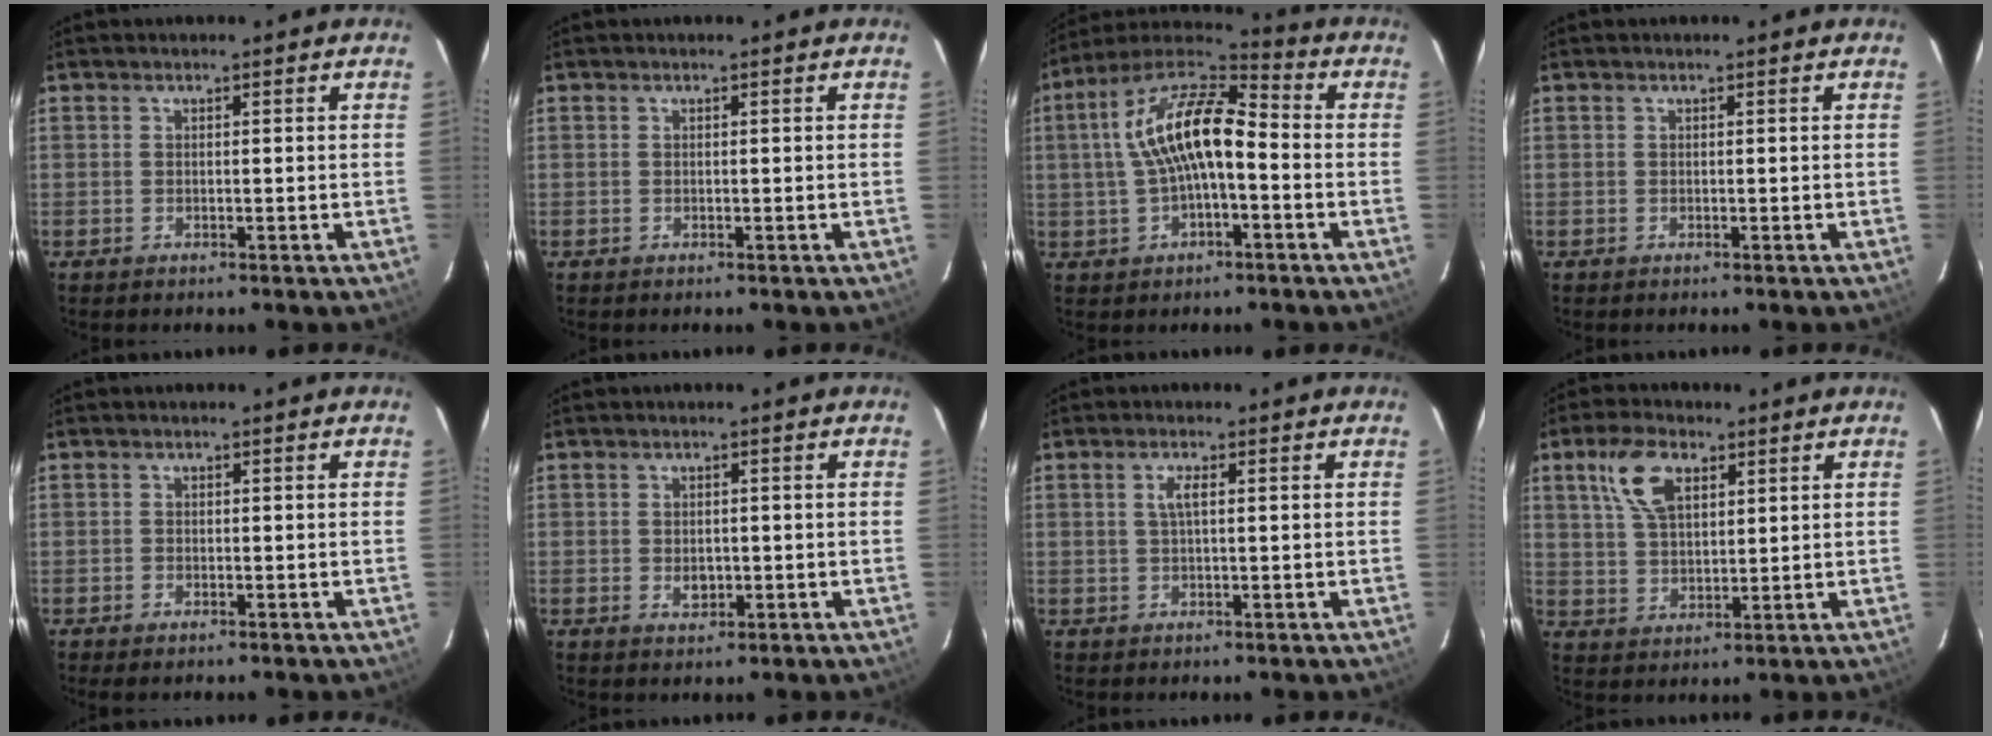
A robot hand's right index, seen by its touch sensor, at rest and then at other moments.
{"total": 0.0}
{"total": 14.4, "force": [-0.5, 5.7, 13.2], "torque": [-0.248, 0.022, -0.013]}
{"total": 0.0}
{"total": 0.8, "force": [-0.6, 0.4, 0.4], "torque": [-0.008, -0.003, -0.013]}
{"total": 2.4, "force": [-0.4, 1.8, 1.6], "torque": [-0.026, 0.001, -0.005]}
{"total": 2.2, "force": [0.5, 0.5, 2.1], "torque": [-0.042, 0.003, 0.010]}
{"total": 9.0, "force": [4.2, 4.8, 6.4], "torque": [-0.129, 0.020, 0.085]}